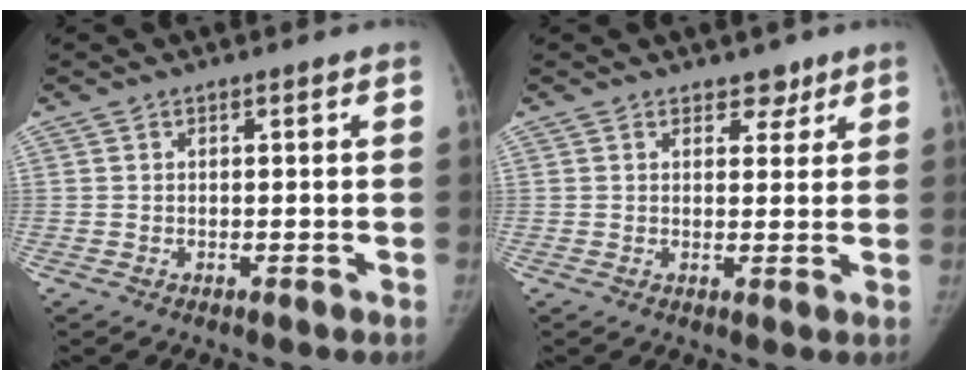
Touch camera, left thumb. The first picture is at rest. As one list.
[{"total": 3.0, "force": [2.2, 2.0, 0.7], "torque": [0.015, -0.012, 0.028]}]